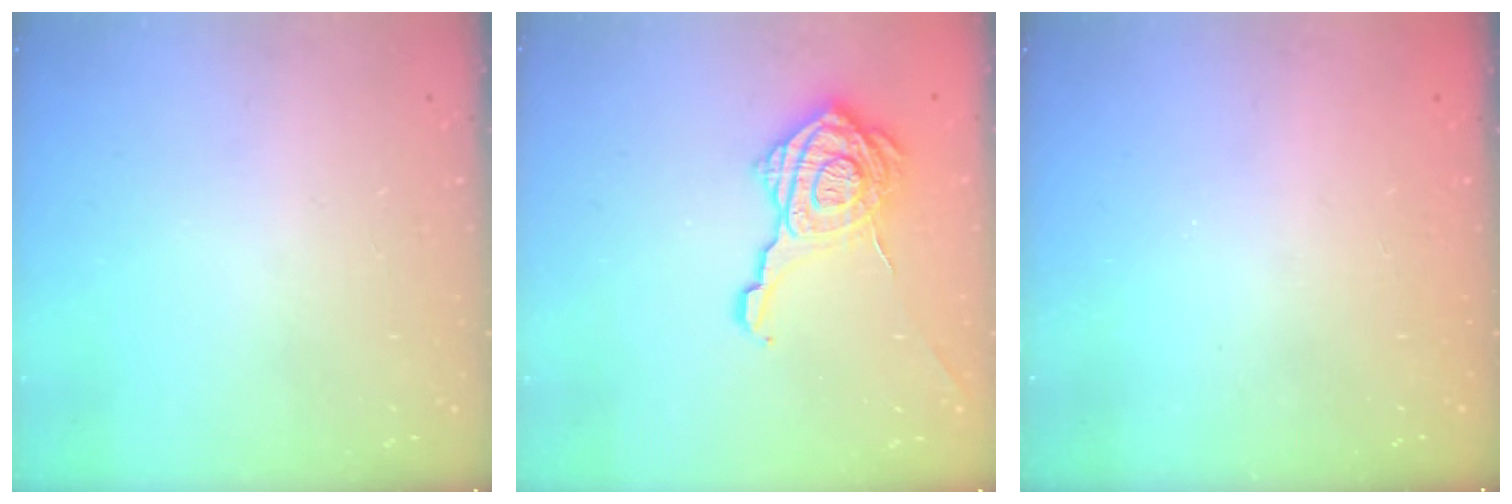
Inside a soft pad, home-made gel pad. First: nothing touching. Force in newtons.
{"total": 20.4, "press": 20.3, "slide": 1.4}
{"total": 2.4, "press": 2.3, "slide": 0.7}